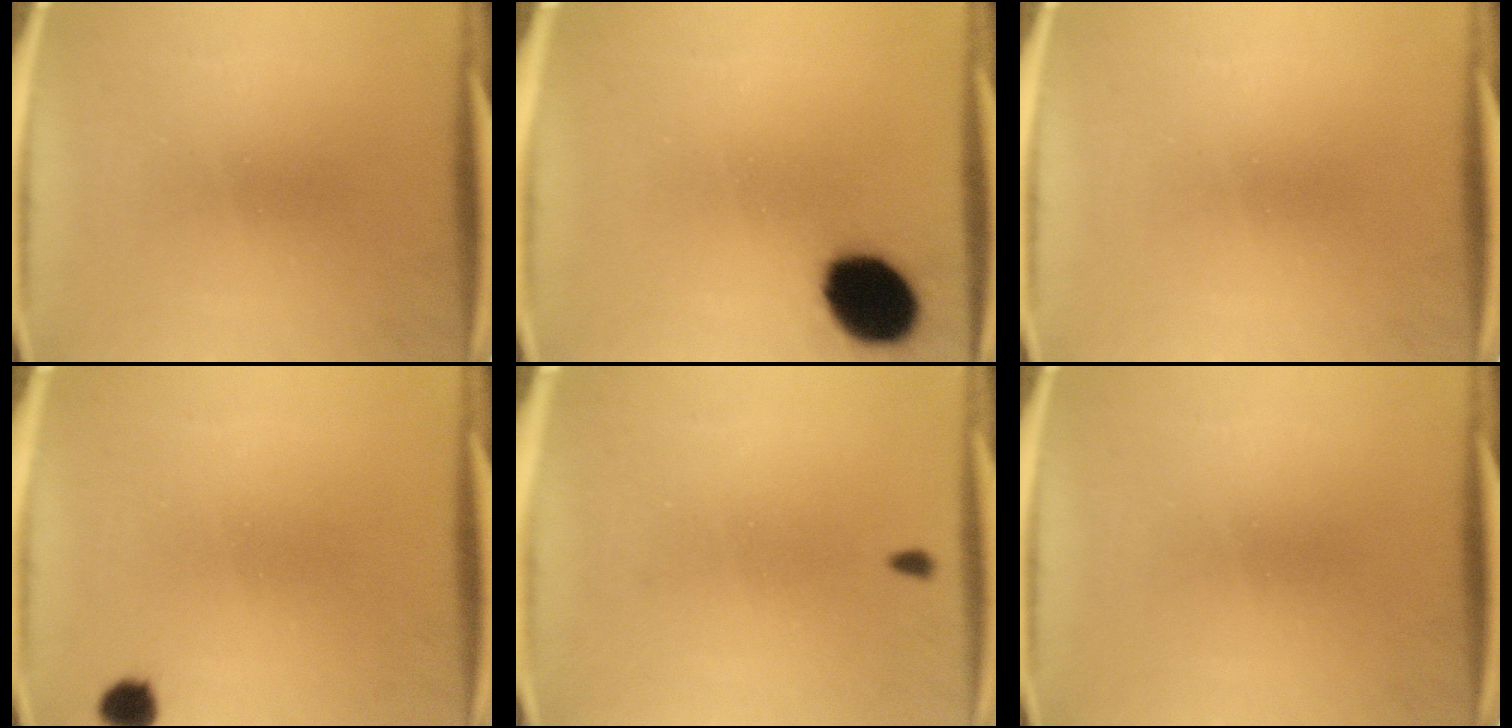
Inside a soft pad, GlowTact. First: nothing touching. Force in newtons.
{"total": 14.5}
{"total": 0.0}
{"total": 2.8}
{"total": 0.8}
{"total": 0.0}